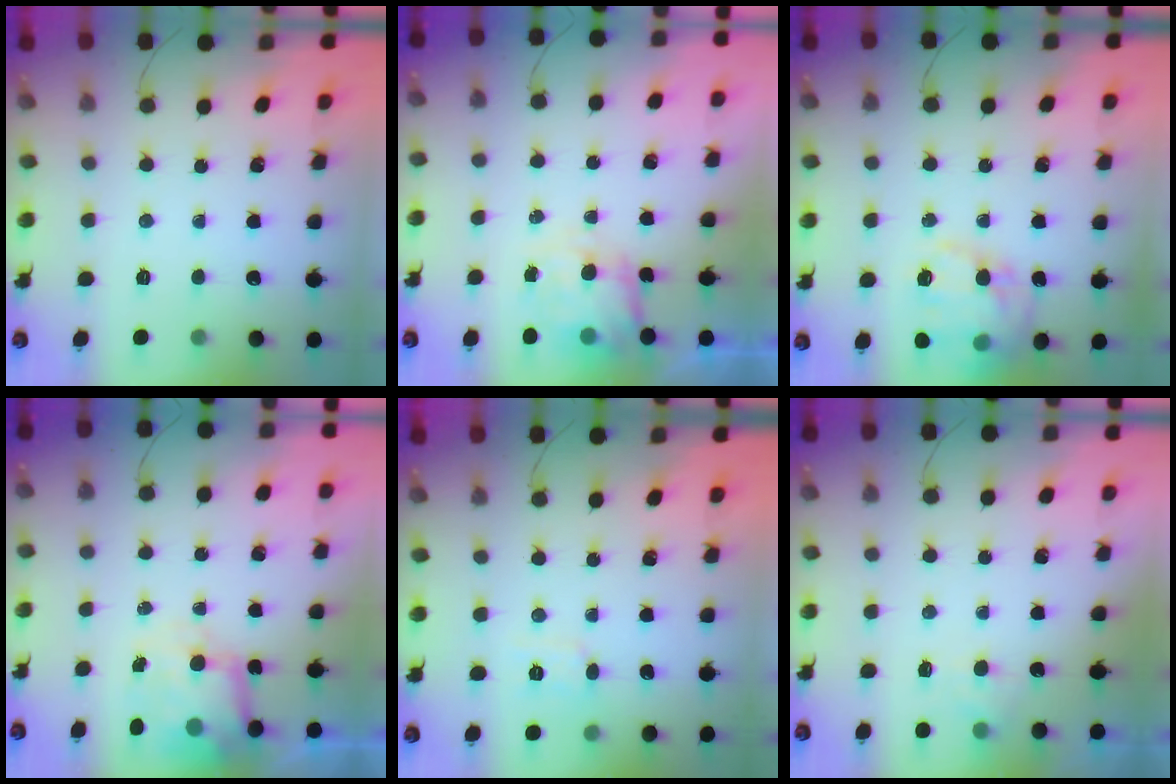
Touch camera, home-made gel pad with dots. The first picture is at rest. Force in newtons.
{"total": 7.2, "press": 7.1, "slide": 1.0}
{"total": 17.0, "press": 16.8, "slide": 2.4}
{"total": 7.7, "press": 7.6, "slide": 0.8}
{"total": 5.2, "press": 5.1, "slide": 1.3}
{"total": 4.3, "press": 4.1, "slide": 1.3}